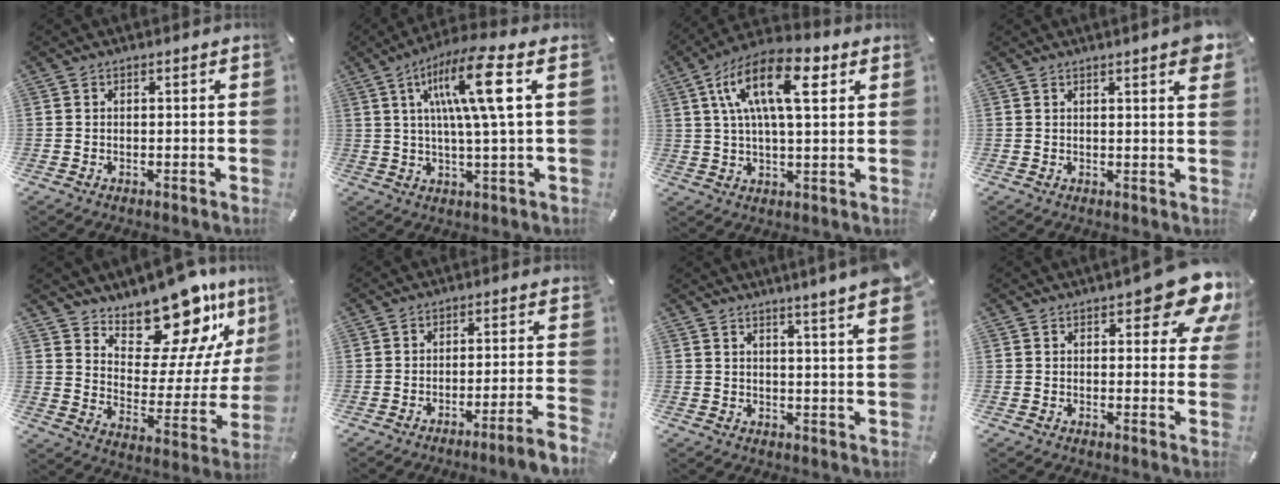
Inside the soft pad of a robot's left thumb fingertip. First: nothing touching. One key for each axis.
{"total": 14.1, "fx": 4.5, "fy": 1.2, "fz": 13.3, "tx": -0.246, "ty": -0.006, "tz": 0.062}
{"total": 15.8, "fx": 5.9, "fy": 6.6, "fz": 13.1, "tx": -0.245, "ty": 0.003, "tz": 0.098}
{"total": 3.5, "fx": 2.1, "fy": 0.5, "fz": 2.8, "tx": -0.041, "ty": -0.012, "tz": 0.033}
{"total": 18.5, "fx": 15.9, "fy": 7.0, "fz": 6.3, "tx": -0.087, "ty": -0.151, "tz": 0.267}
{"total": 6.2, "fx": -2.9, "fy": -0.5, "fz": 5.4, "tx": -0.085, "ty": -0.014, "tz": -0.050}
{"total": 5.8, "fx": 4.4, "fy": -0.6, "fz": 3.7, "tx": -0.060, "ty": -0.035, "tz": 0.070}
{"total": 11.9, "fx": 7.5, "fy": 4.7, "fz": 7.9, "tx": -0.086, "ty": -0.054, "tz": 0.126}